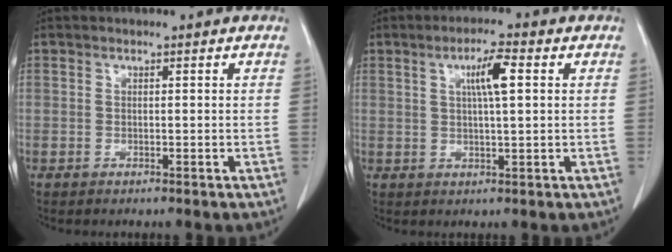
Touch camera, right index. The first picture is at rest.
{"total": 5.2, "force": [1.6, 0.4, 4.9], "torque": [-0.087, 0.004, 0.027]}